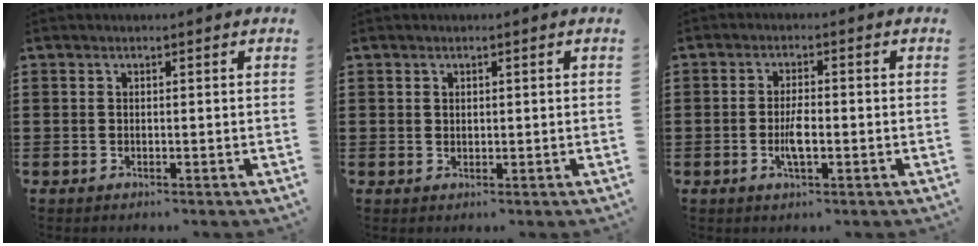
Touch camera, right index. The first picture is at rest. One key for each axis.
{"total": 0.7, "fx": 0.5, "fy": 0.5, "fz": 0.3, "tx": -0.006, "ty": 0.003, "tz": 0.010}
{"total": 3.7, "fx": -0.9, "fy": 1.1, "fz": 3.5, "tx": -0.074, "ty": -0.003, "tz": -0.020}